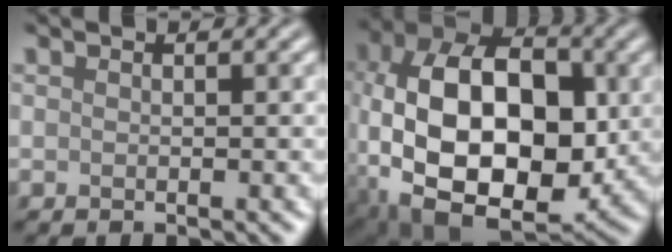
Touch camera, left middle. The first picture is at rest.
{"total": 16.3, "force": [-2.1, 10.0, 12.7], "torque": [-0.214, 0.002, -0.041]}